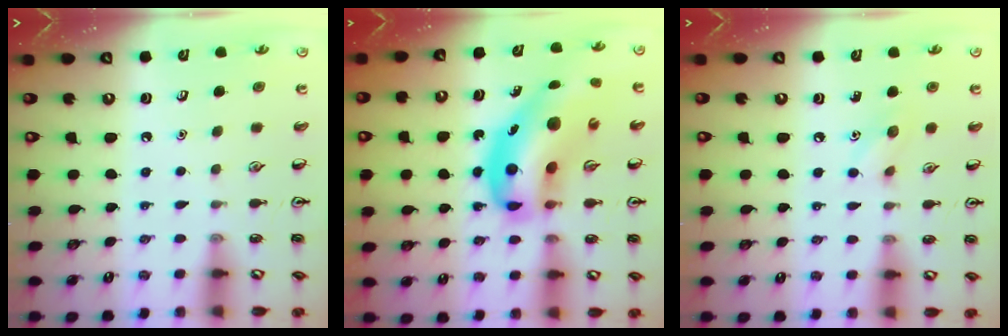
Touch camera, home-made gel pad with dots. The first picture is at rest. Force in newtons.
{"total": 18.7, "press": 18.0, "slide": 5.3}
{"total": 5.5, "press": 5.3, "slide": 1.2}